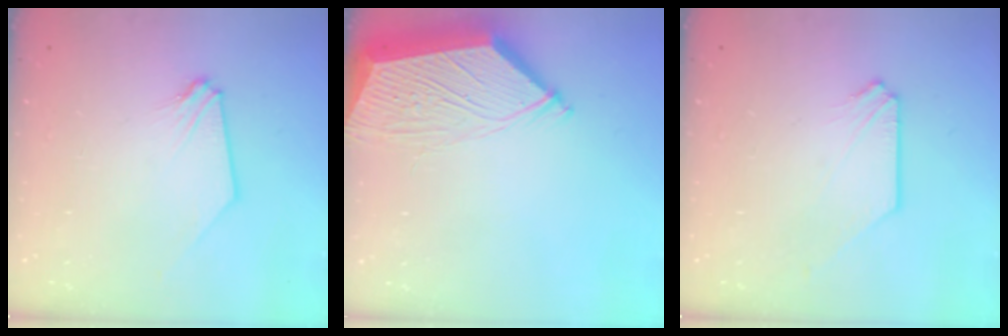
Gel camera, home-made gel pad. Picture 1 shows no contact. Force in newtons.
{"total": 12.3, "press": 12.2, "slide": 1.4}
{"total": 1.0, "press": 1.0, "slide": 0.2}